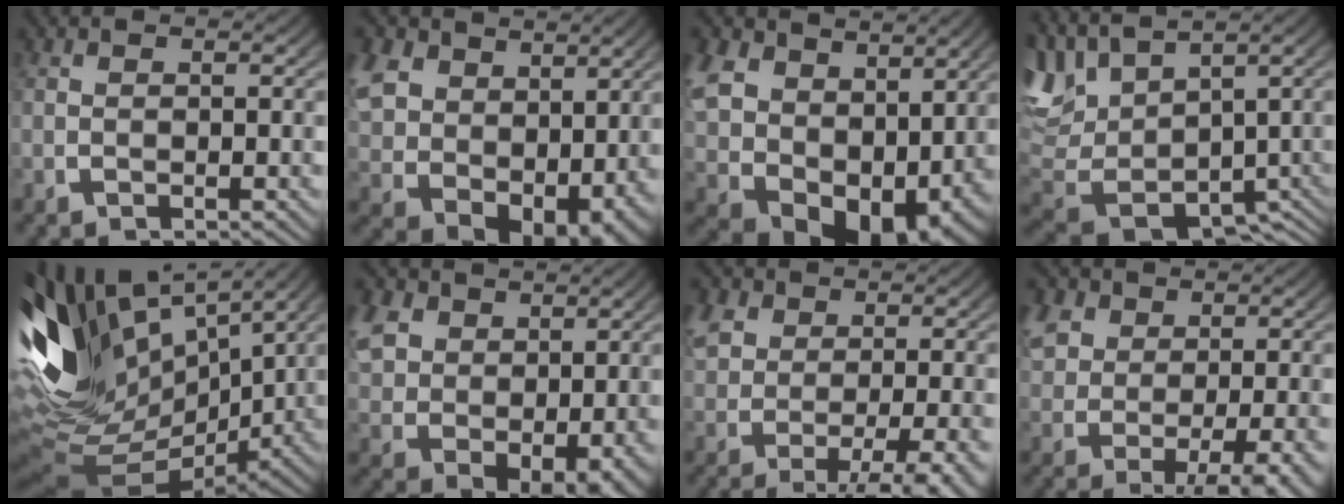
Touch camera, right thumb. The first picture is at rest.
{"total": 11.8, "force": [-1.0, 8.2, 8.4], "torque": [-0.186, -0.061, 0.018]}
{"total": 12.8, "force": [-1.5, 8.7, 9.3], "torque": [-0.198, -0.061, 0.008]}
{"total": 11.0, "force": [-0.8, 7.5, 8.1], "torque": [-0.180, -0.029, 0.010]}
{"total": 17.6, "force": [1.3, 11.5, 13.2], "torque": [-0.300, -0.054, 0.046]}
{"total": 8.3, "force": [0.2, 5.9, 5.8], "torque": [-0.122, -0.042, 0.033]}
{"total": 6.4, "force": [-2.1, 3.5, 5.0], "torque": [-0.094, -0.027, -0.008]}
{"total": 6.4, "force": [-0.8, 3.8, 5.0], "torque": [-0.096, -0.027, 0.013]}